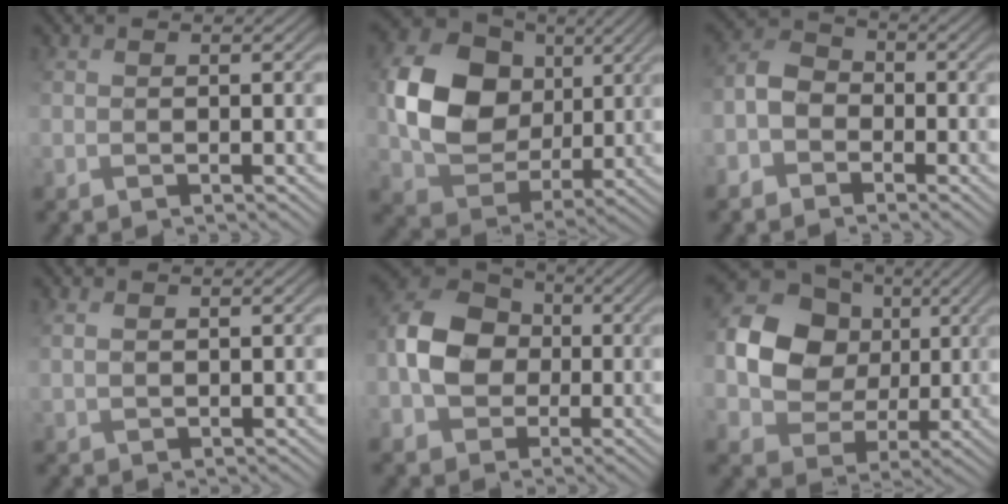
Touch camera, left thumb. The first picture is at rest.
{"total": 11.6, "force": [2.8, 9.4, 6.3], "torque": [-0.136, 0.008, 0.050]}
{"total": 3.9, "force": [-2.1, 2.9, 1.6], "torque": [-0.044, 0.009, -0.053]}
{"total": 1.6, "force": [1.5, 0.0, -0.4], "torque": [0.005, 0.006, 0.033]}
{"total": 8.1, "force": [-0.5, 6.7, 4.5], "torque": [-0.113, 0.011, -0.028]}
{"total": 15.3, "force": [4.0, 13.0, 7.0], "torque": [-0.217, 0.039, 0.081]}